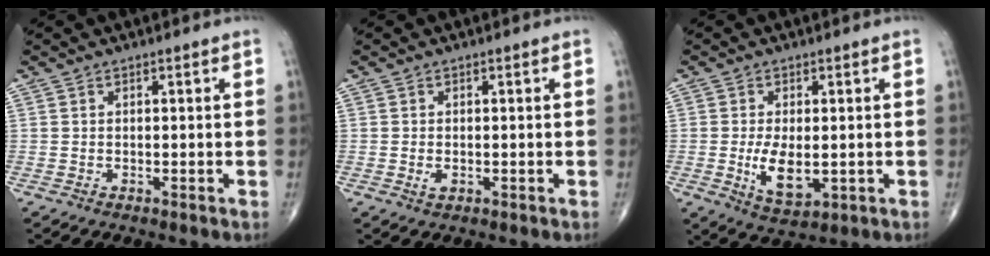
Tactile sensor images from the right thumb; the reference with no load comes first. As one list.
[{"total": 1.4, "force": [-0.2, 0.8, 1.1], "torque": [-0.020, -0.002, -0.003]}, {"total": 7.1, "force": [-0.8, 3.5, 6.1], "torque": [-0.106, -0.016, -0.003]}]